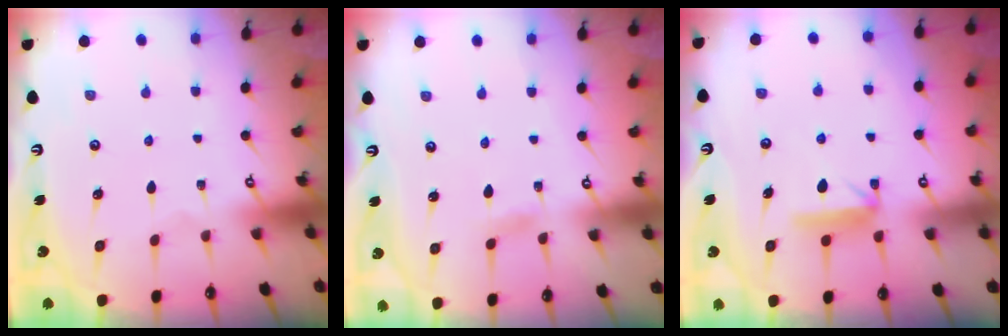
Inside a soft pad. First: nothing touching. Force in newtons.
{"total": 2.4, "press": 2.4, "slide": 0.3}
{"total": 7.8, "press": 7.8, "slide": 0.2}